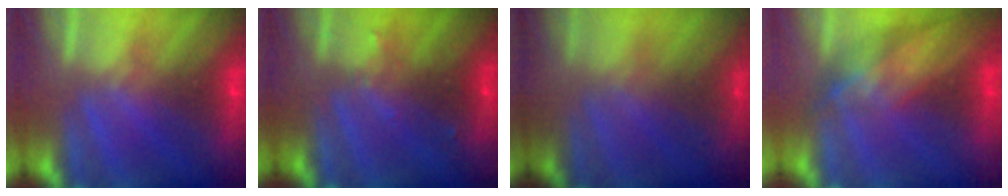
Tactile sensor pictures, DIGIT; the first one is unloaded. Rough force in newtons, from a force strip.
{"total": 2.5}
{"total": 7.8}
{"total": 4.1}